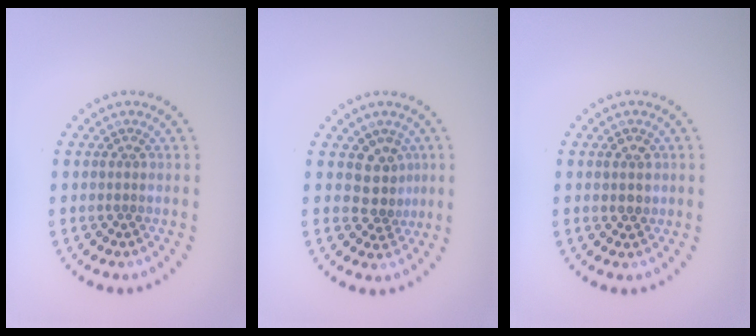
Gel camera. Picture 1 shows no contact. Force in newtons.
{"total": 2.7, "press": 2.1, "slide": 1.8}
{"total": 1.4, "press": 1.3, "slide": 0.4}